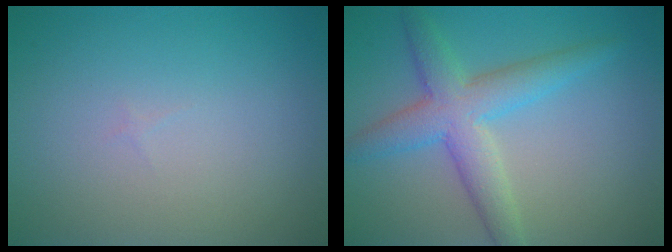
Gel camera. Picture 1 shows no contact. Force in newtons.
{"total": 4.9, "press": 4.9, "slide": 0.1}